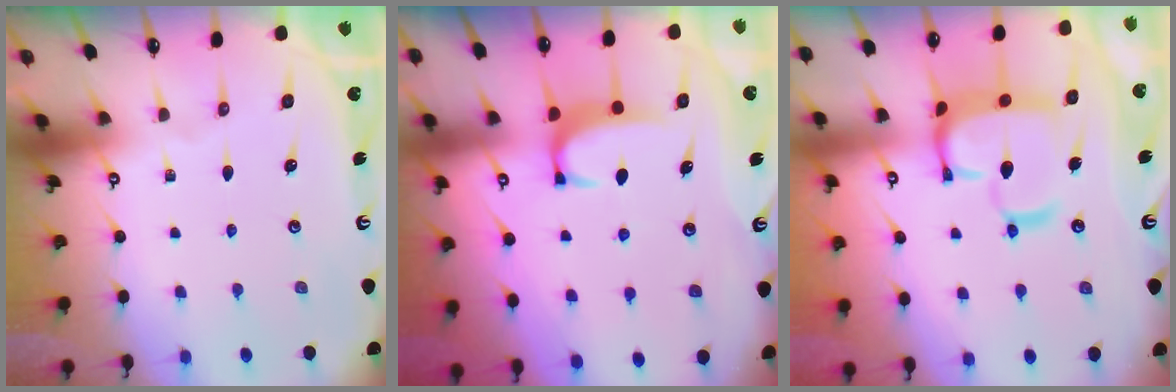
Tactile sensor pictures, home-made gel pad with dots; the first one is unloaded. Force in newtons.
{"total": 1.7, "press": 1.6, "slide": 0.5}
{"total": 12.2, "press": 12.1, "slide": 1.2}